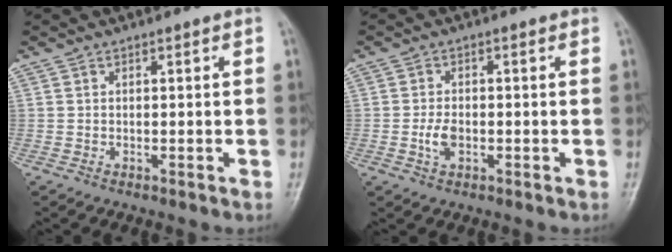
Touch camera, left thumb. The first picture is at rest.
{"total": 3.1, "force": [-0.8, 1.8, 2.4], "torque": [-0.047, 0.003, -0.016]}